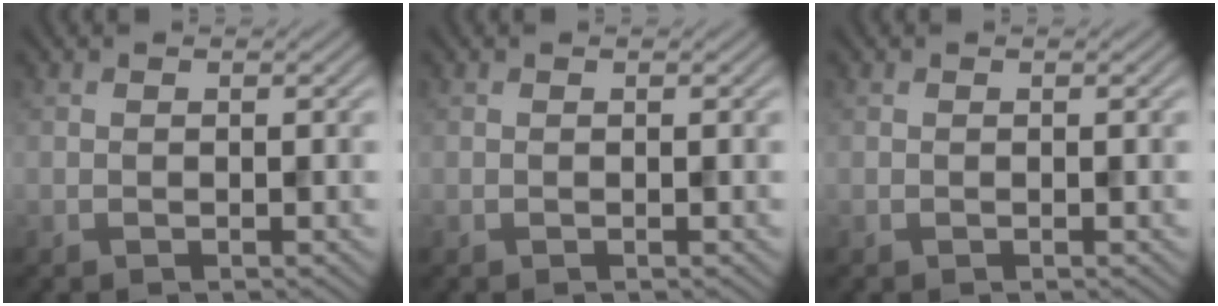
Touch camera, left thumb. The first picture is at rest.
{"total": 0.0}
{"total": 0.0}